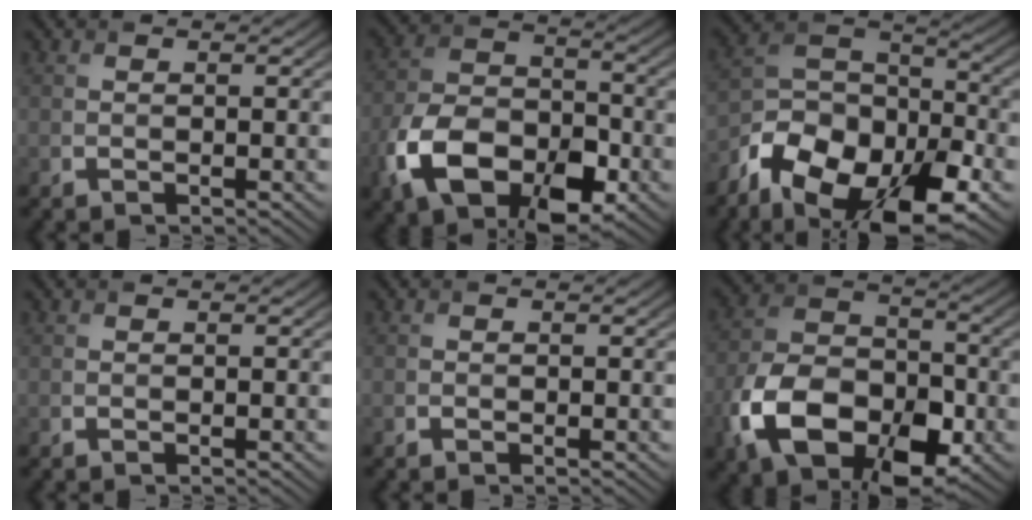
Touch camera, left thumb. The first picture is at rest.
{"total": 13.5, "force": [-6.3, 8.1, 8.8], "torque": [-0.203, -0.020, -0.121]}
{"total": 16.9, "force": [-9.7, 9.3, 10.2], "torque": [-0.222, -0.038, -0.171]}
{"total": 0.0}
{"total": 0.0}
{"total": 14.8, "force": [-6.3, 9.2, 9.7], "torque": [-0.215, -0.029, -0.123]}